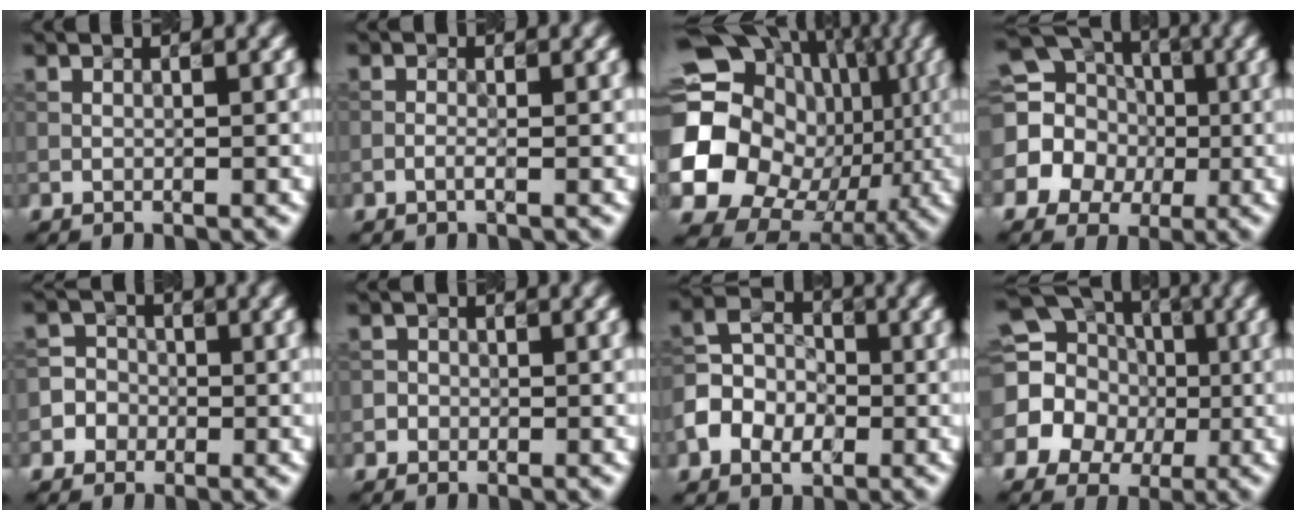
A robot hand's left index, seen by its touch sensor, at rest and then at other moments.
{"total": 0.7, "force": [-0.4, 0.1, 0.5], "torque": [-0.018, 0.001, -0.010]}
{"total": 18.7, "force": [-0.9, 16.2, 9.2], "torque": [-0.192, -0.017, -0.024]}
{"total": 12.8, "force": [0.6, 11.6, 5.2], "torque": [-0.139, 0.023, -0.033]}
{"total": 4.0, "force": [-1.7, 3.6, 0.5], "torque": [0.019, 0.010, -0.044]}
{"total": 1.2, "force": [-0.3, 1.1, 0.2], "torque": [0.004, 0.006, -0.015]}
{"total": 5.2, "force": [-1.8, 4.0, 2.8], "torque": [-0.063, 0.005, -0.039]}
{"total": 14.1, "force": [0.8, 12.8, 5.9], "torque": [-0.155, 0.020, -0.021]}